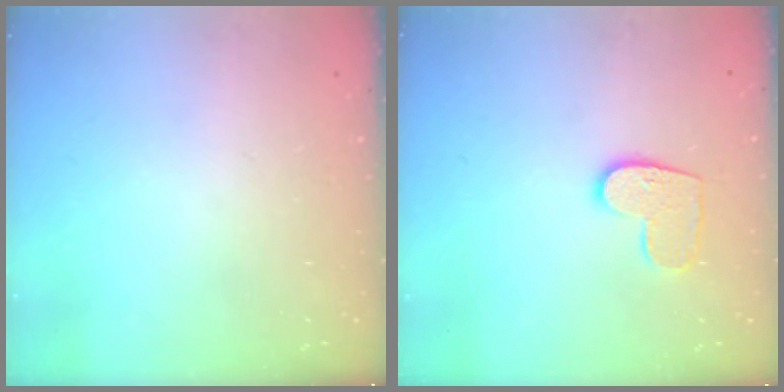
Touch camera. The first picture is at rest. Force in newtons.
{"total": 9.3, "press": 9.3, "slide": 0.4}